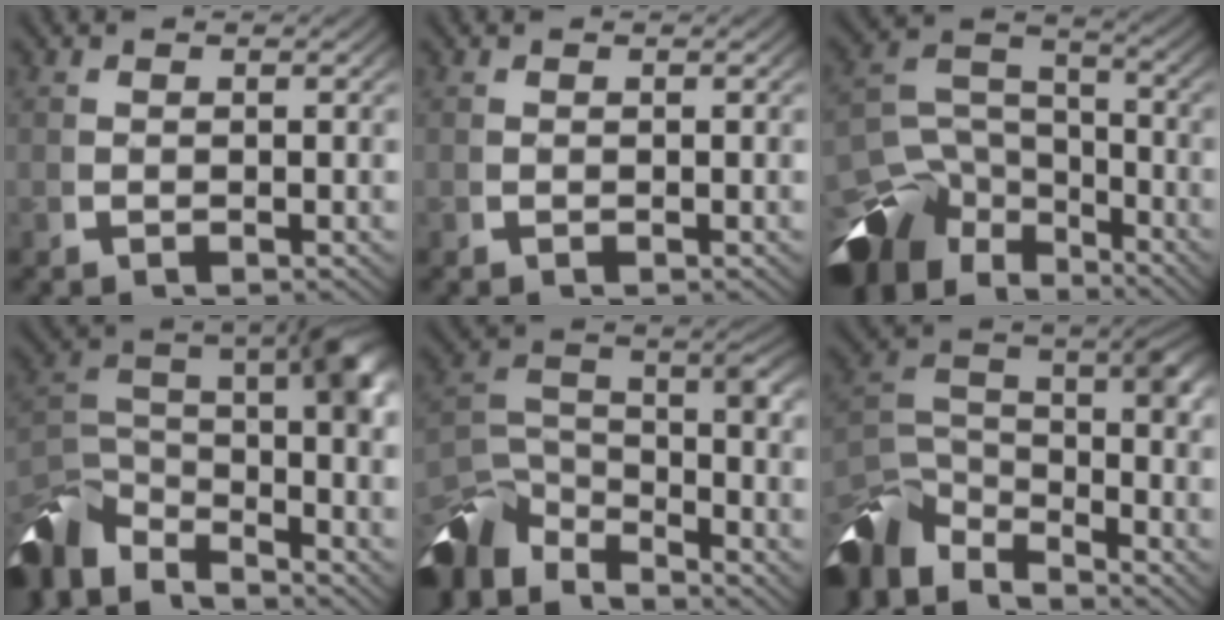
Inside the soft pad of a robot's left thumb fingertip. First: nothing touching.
{"total": 0.0}
{"total": 13.9, "force": [-5.1, 9.5, 8.7], "torque": [-0.161, -0.053, -0.066]}
{"total": 14.1, "force": [-2.7, 8.9, 10.7], "torque": [-0.222, -0.038, -0.036]}
{"total": 10.7, "force": [-3.8, 6.6, 7.5], "torque": [-0.159, -0.040, -0.050]}
{"total": 11.9, "force": [-3.6, 7.4, 8.6], "torque": [-0.183, -0.038, -0.047]}